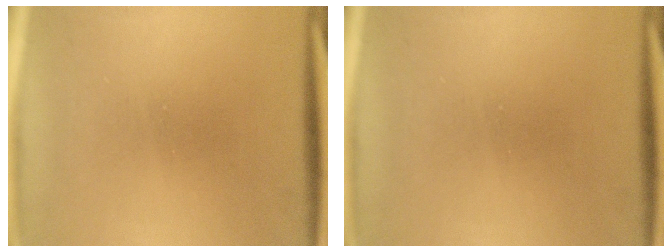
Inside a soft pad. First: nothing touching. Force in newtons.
{"total": 0.0}